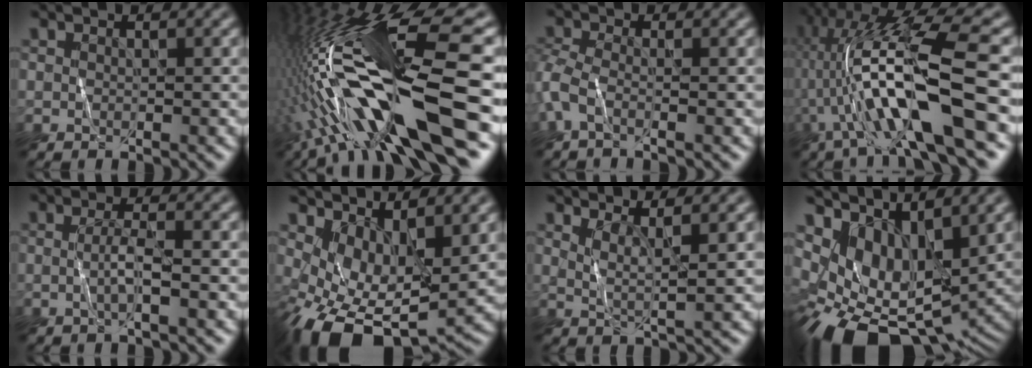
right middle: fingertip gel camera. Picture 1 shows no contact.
{"total": 17.6, "force": [-3.9, 3.5, 16.8], "torque": [-0.307, 0.017, -0.067]}
{"total": 2.2, "force": [-1.1, 0.7, 1.7], "torque": [-0.046, -0.006, -0.035]}
{"total": 12.1, "force": [-1.6, 2.2, 11.8], "torque": [-0.223, 0.018, -0.026]}
{"total": 2.0, "force": [-0.3, 0.3, 2.0], "torque": [-0.041, -0.001, -0.007]}
{"total": 8.5, "force": [-0.2, 4.9, 7.0], "torque": [-0.130, -0.024, 0.005]}
{"total": 2.3, "force": [1.4, 0.4, 1.8], "torque": [-0.030, -0.008, 0.027]}
{"total": 8.9, "force": [-0.1, 5.8, 6.7], "torque": [-0.121, -0.031, 0.017]}